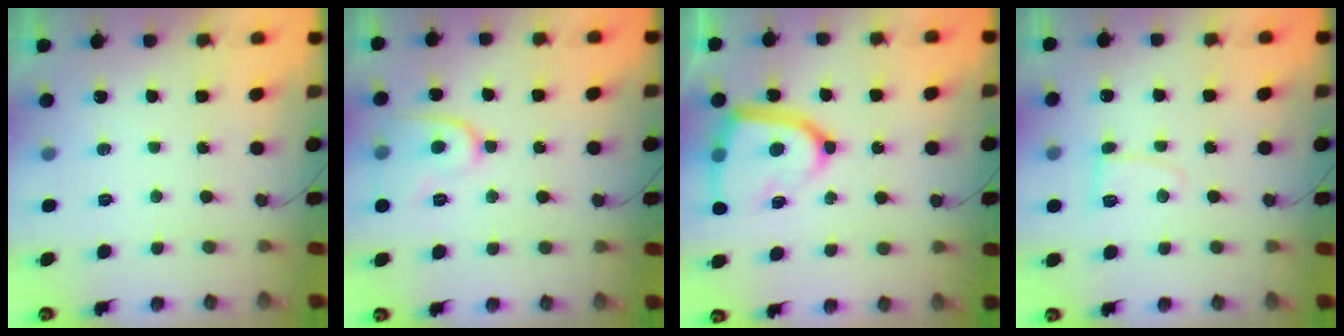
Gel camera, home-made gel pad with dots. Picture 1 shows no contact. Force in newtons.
{"total": 9.3, "press": 9.3, "slide": 0.9}
{"total": 16.5, "press": 16.5, "slide": 1.5}
{"total": 5.0, "press": 4.9, "slide": 0.6}